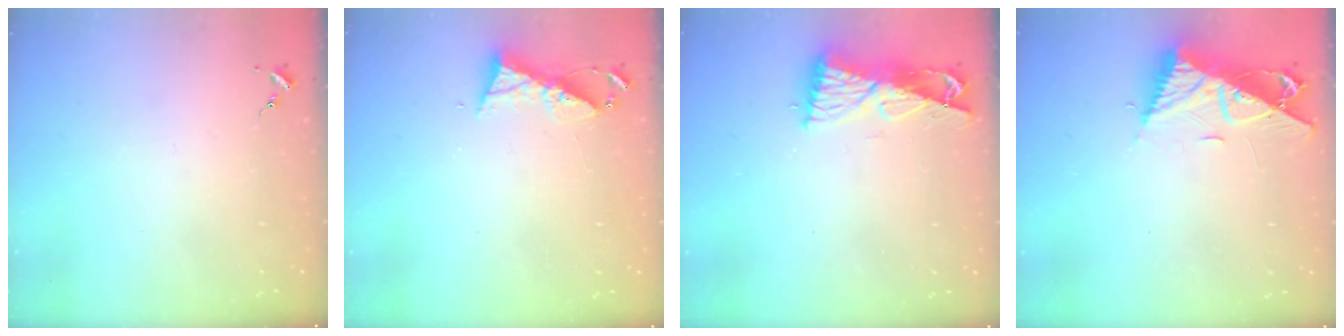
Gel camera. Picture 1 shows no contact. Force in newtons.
{"total": 7.4, "press": 7.4, "slide": 0.4}
{"total": 9.3, "press": 9.3, "slide": 1.0}
{"total": 11.7, "press": 11.6, "slide": 0.9}